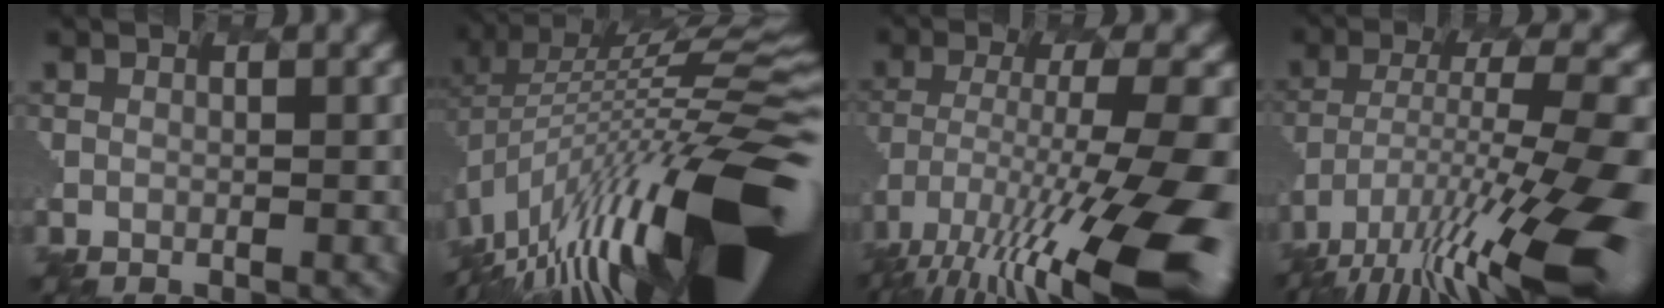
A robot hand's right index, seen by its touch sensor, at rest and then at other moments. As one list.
[{"total": 17.5, "force": [-5.6, 5.4, 15.6], "torque": [-0.249, 0.016, -0.093]}, {"total": 14.5, "force": [-7.2, 3.3, 12.1], "torque": [-0.237, -0.017, -0.105]}, {"total": 14.3, "force": [-8.1, 3.1, 11.4], "torque": [-0.229, -0.006, -0.122]}]